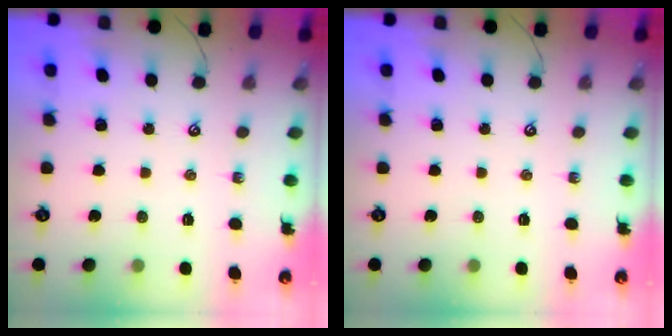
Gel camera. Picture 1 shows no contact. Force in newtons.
{"total": 0.0}